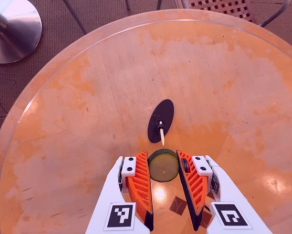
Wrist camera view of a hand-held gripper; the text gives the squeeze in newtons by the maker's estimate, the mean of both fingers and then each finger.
{"total": 8.3, "left": 8.6, "right": 8.0}